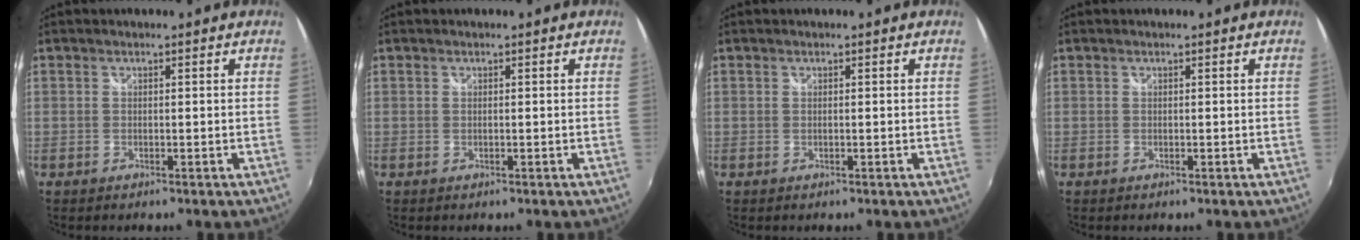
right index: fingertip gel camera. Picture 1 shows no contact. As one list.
[{"total": 0.0}, {"total": 0.0}, {"total": 0.0}]